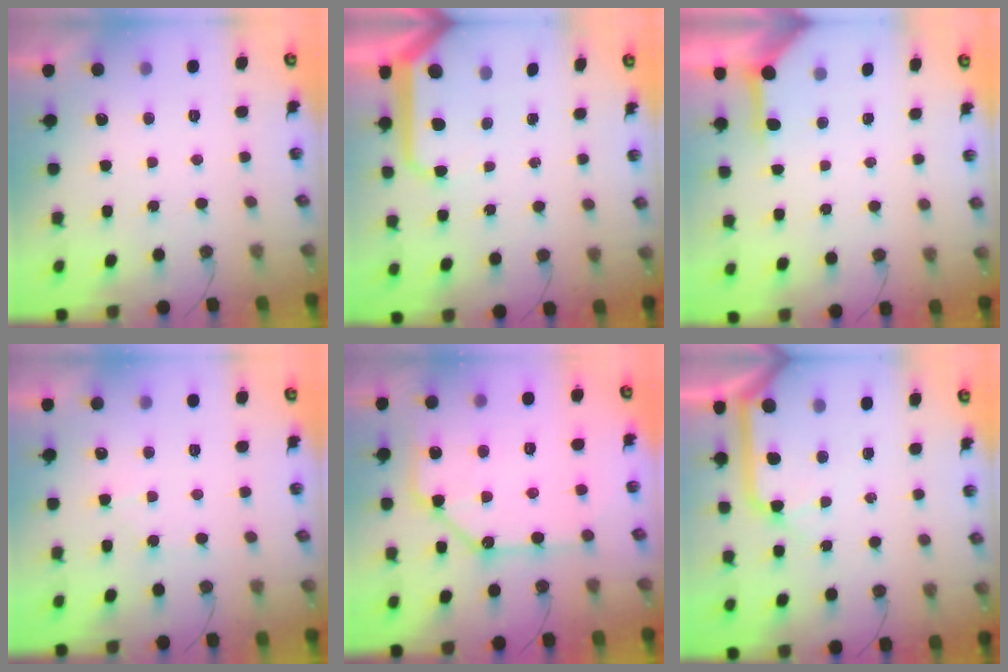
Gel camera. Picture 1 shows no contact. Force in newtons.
{"total": 9.4, "press": 9.4, "slide": 0.9}
{"total": 3.9, "press": 3.8, "slide": 0.5}
{"total": 5.2, "press": 5.2, "slide": 0.7}
{"total": 14.0, "press": 13.9, "slide": 1.6}
{"total": 12.1, "press": 12.0, "slide": 1.7}